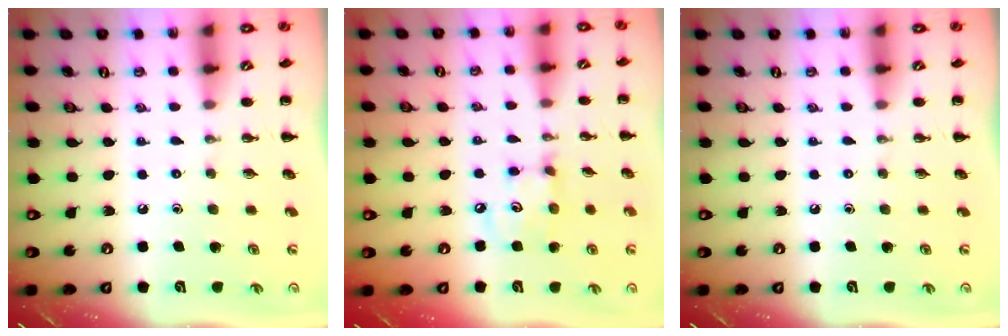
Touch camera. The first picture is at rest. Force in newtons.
{"total": 5.4, "press": 5.4, "slide": 0.5}
{"total": 0.0}